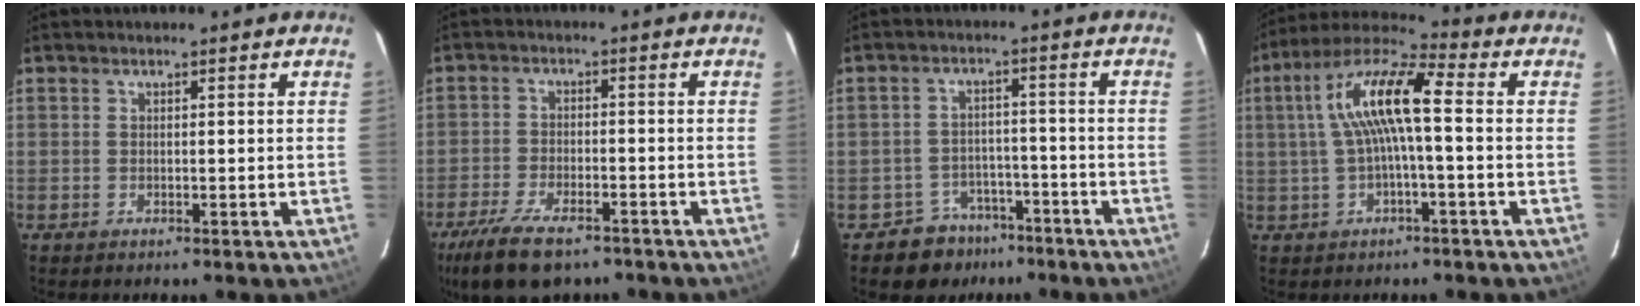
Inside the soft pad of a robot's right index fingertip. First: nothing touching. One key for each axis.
{"total": 12.9, "fx": -9.3, "fy": 5.1, "fz": 7.4, "tx": -0.173, "ty": -0.029, "tz": -0.164}
{"total": 7.0, "fx": -5.0, "fy": 4.9, "fz": 0.0, "tx": -0.010, "ty": 0.033, "tz": -0.071}
{"total": 11.9, "fx": 0.8, "fy": 2.4, "fz": 11.6, "tx": -0.229, "ty": 0.026, "tz": 0.010}